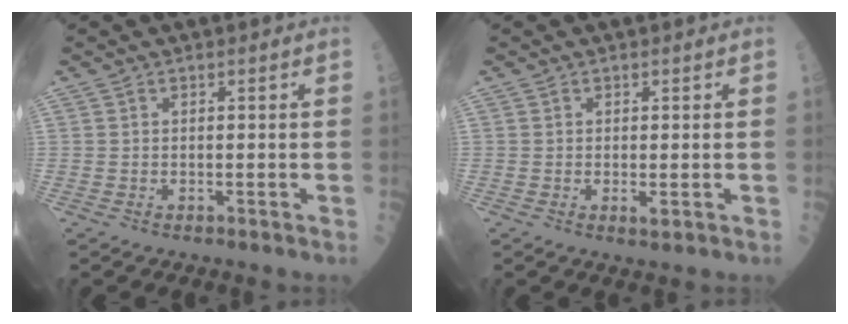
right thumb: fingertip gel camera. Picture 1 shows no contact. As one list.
[{"total": 1.4, "force": [-0.2, 0.5, 1.3], "torque": [-0.023, -0.005, -0.002]}]